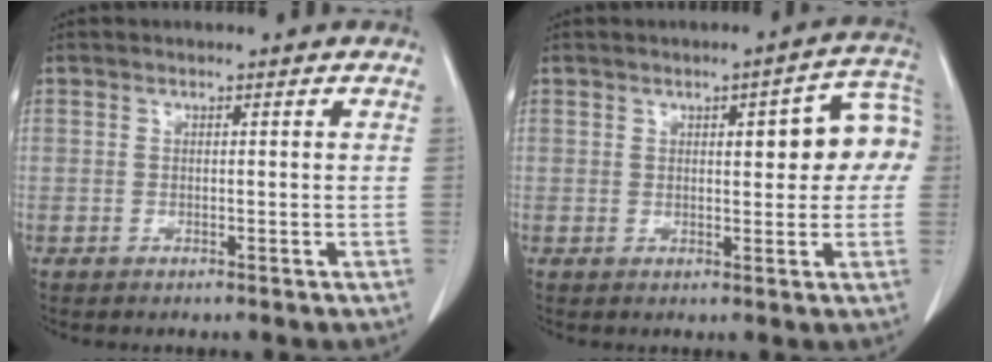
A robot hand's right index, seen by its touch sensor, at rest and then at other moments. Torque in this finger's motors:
{"motor_torque": [0.73, 0.17, 0.24, 0.05]}